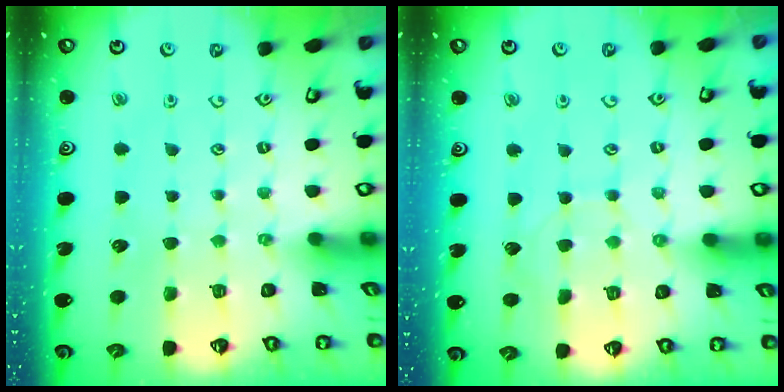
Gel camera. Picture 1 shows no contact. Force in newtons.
{"total": 2.9, "press": 2.9, "slide": 0.3}